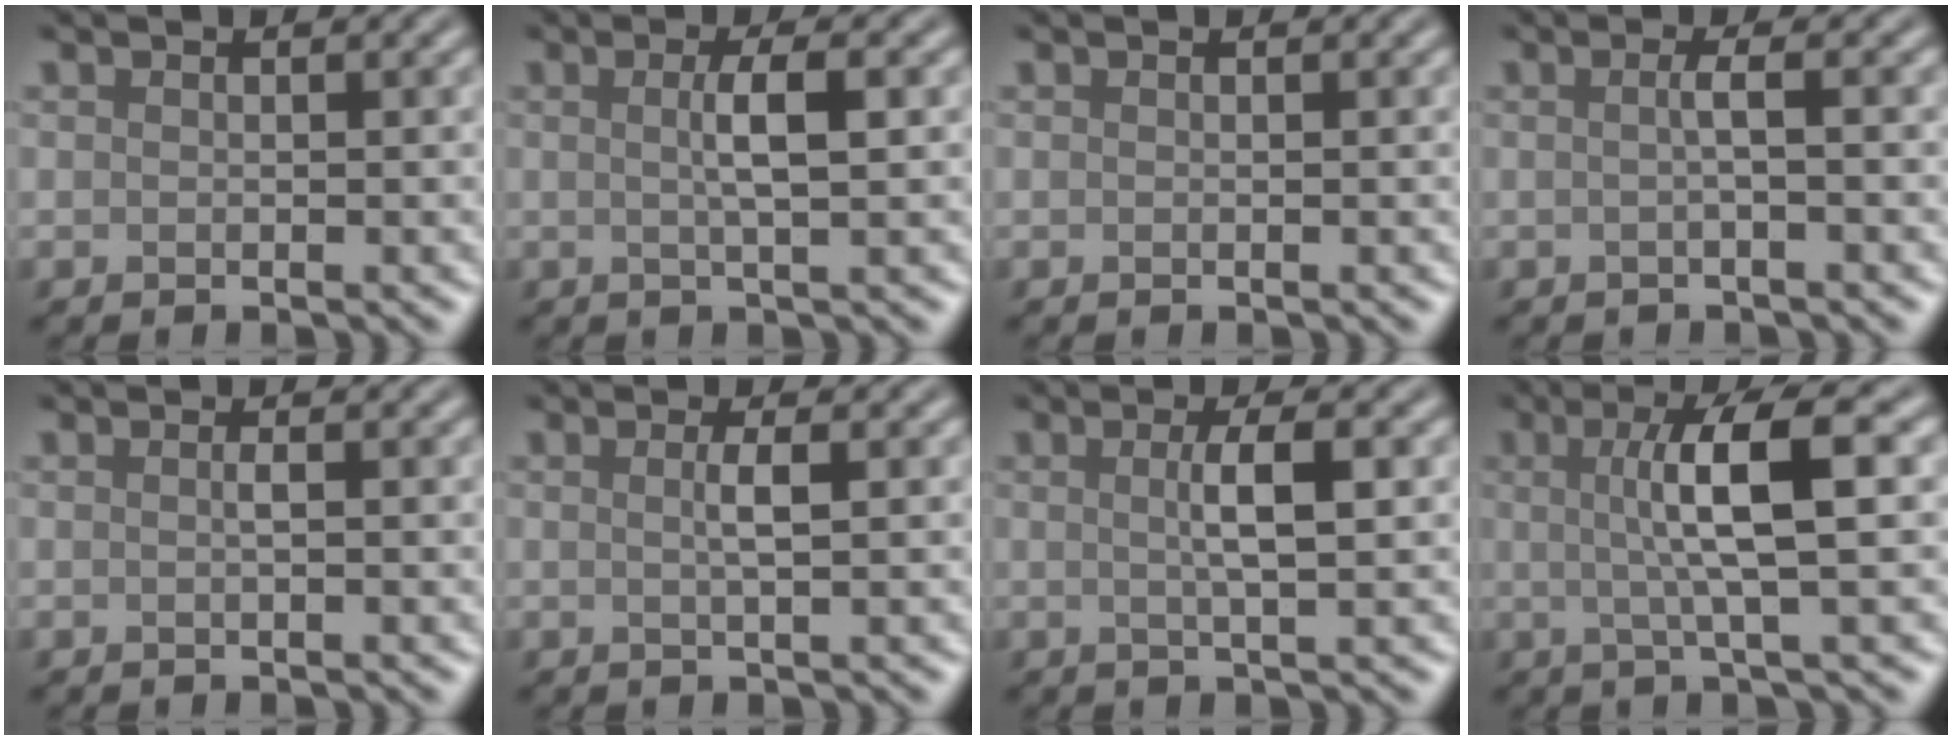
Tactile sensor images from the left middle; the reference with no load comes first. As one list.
[{"total": 2.9, "force": [0.3, 0.6, 2.8], "torque": [-0.045, 0.006, 0.001]}, {"total": 0.0}, {"total": 1.6, "force": [-0.1, 0.4, 1.6], "torque": [-0.025, 0.000, -0.006]}, {"total": 0.6, "force": [0.0, 0.1, 0.6], "torque": [-0.012, 0.002, -0.001]}, {"total": 1.6, "force": [0.2, 0.3, 1.6], "torque": [-0.030, 0.004, -0.001]}, {"total": 3.1, "force": [0.3, 0.6, 3.0], "torque": [-0.047, 0.005, 0.002]}, {"total": 6.5, "force": [0.9, 1.1, 6.3], "torque": [-0.102, 0.009, 0.014]}]